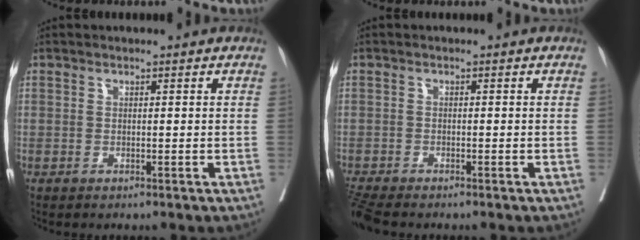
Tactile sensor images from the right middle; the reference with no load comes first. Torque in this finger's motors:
{"motor_torque": [0.02, -0.18, 0.01, 0.01]}